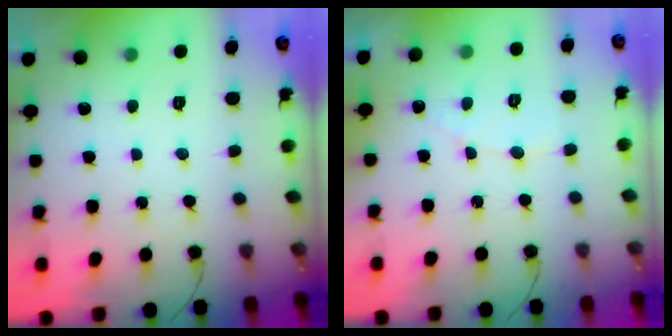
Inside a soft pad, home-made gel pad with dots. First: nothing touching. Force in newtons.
{"total": 3.7, "press": 3.7, "slide": 0.3}